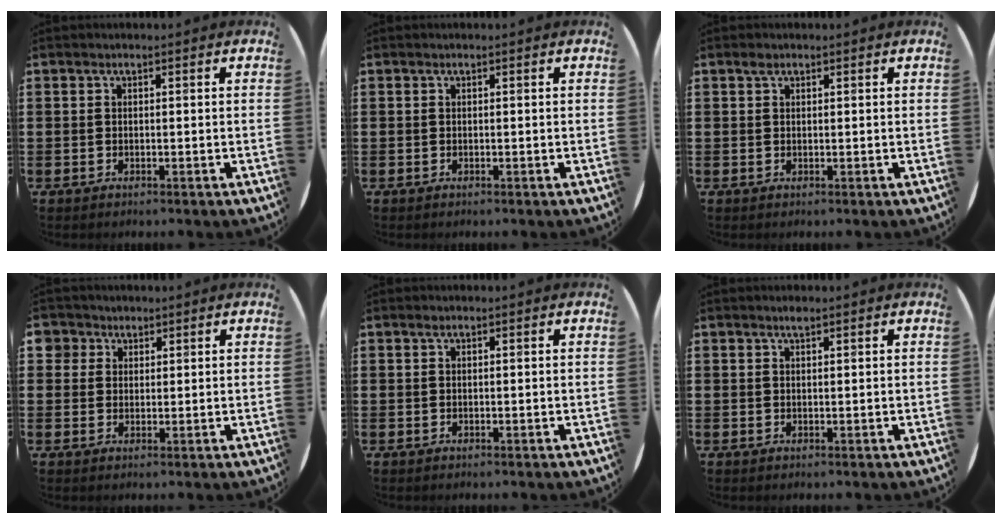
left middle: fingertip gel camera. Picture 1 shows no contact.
{"total": 0.0}
{"total": 0.7, "force": [0.5, 0.4, 0.4], "torque": [0.000, 0.001, 0.007]}
{"total": 2.6, "force": [1.7, 1.9, 0.0], "torque": [0.001, 0.005, 0.032]}
{"total": 0.0}
{"total": 1.1, "force": [1.0, 0.4, 0.1], "torque": [0.004, -0.002, 0.018]}